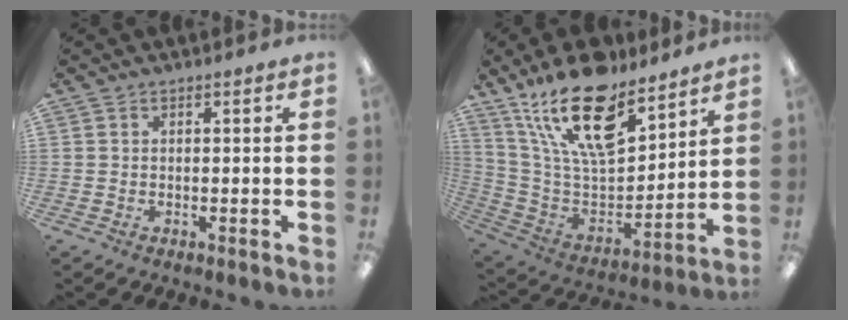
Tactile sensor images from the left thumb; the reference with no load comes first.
{"total": 22.5, "force": [15.2, 9.4, 13.7], "torque": [-0.246, -0.093, 0.266]}